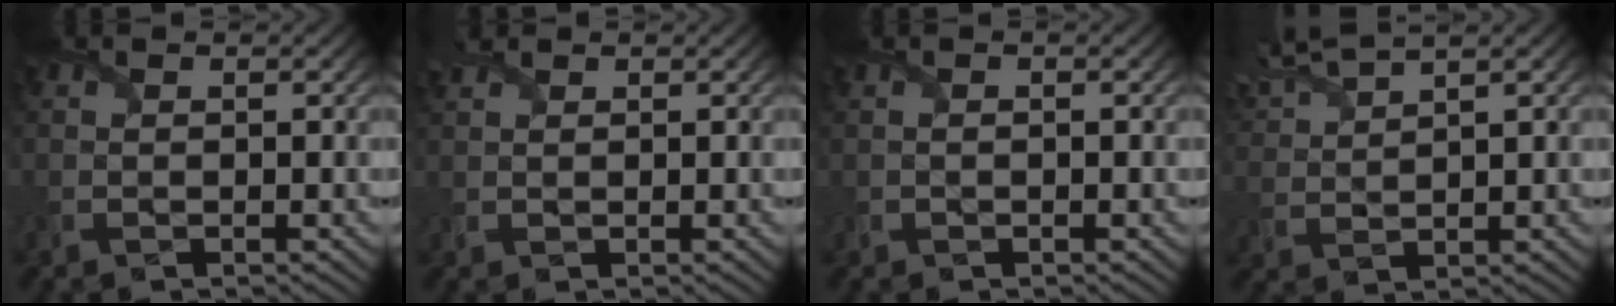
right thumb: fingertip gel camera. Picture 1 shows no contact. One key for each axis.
{"total": 1.9, "fx": 1.5, "fy": 0.9, "fz": 0.8, "tx": -0.022, "ty": 0.009, "tz": 0.033}
{"total": 0.0}
{"total": 5.9, "fx": 4.9, "fy": 0.9, "fz": 3.2, "tx": -0.082, "ty": 0.025, "tz": 0.099}